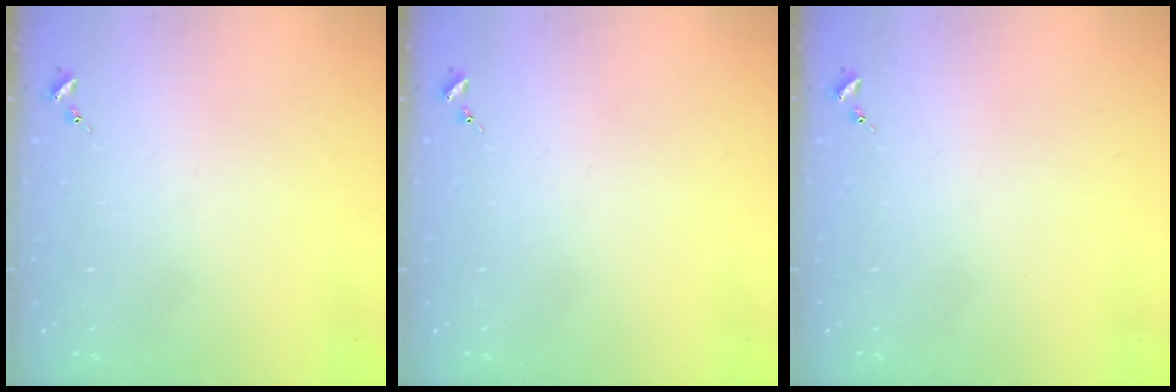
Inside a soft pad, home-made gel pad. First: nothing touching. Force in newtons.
{"total": 0.0}
{"total": 0.0}